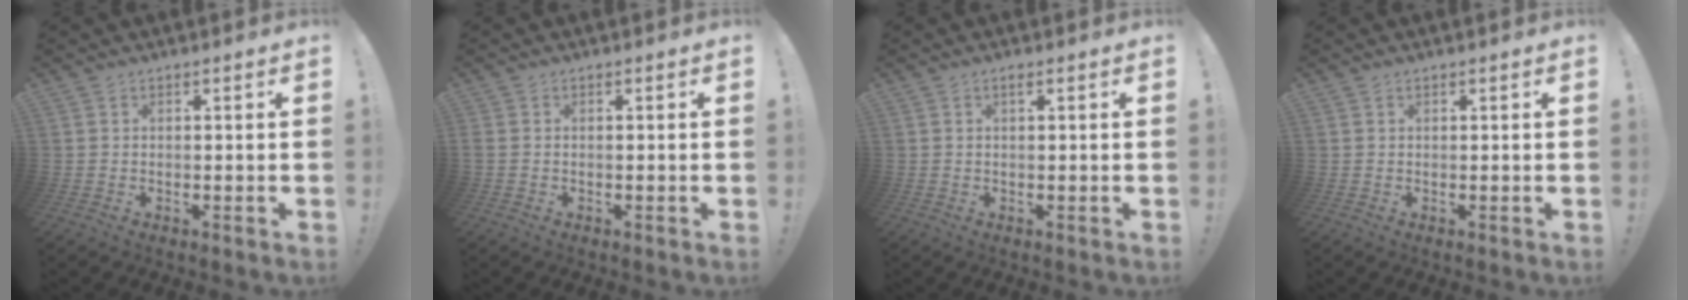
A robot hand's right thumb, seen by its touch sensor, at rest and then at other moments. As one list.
[{"total": 0.0}, {"total": 1.1, "force": [0.5, -0.1, 1.0], "torque": [-0.014, -0.002, 0.007]}, {"total": 0.0}]